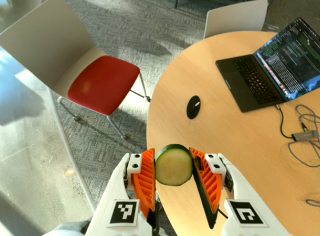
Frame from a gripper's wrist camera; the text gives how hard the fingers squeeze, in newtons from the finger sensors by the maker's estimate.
{"total": 9.6, "left": 9.9, "right": 9.4}